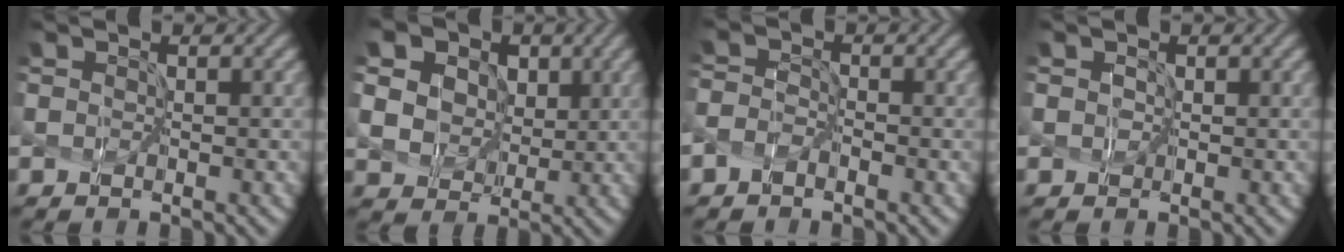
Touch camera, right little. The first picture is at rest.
{"total": 12.8, "force": [5.6, 10.0, 5.7], "torque": [-0.158, 0.032, 0.102]}
{"total": 1.5, "force": [-1.0, 0.9, 0.8], "torque": [-0.023, 0.009, -0.026]}
{"total": 1.4, "force": [0.6, 1.2, 0.6], "torque": [0.012, 0.012, -0.010]}